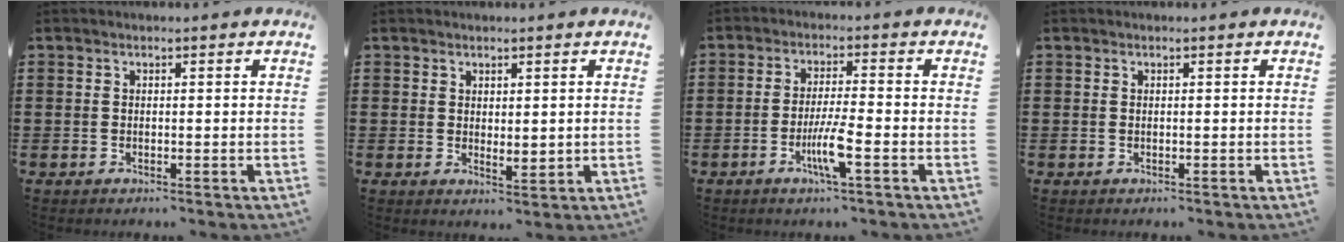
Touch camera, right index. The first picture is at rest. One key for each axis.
{"total": 1.6, "fx": 1.2, "fy": 0.7, "fz": 0.7, "tx": -0.009, "ty": -0.003, "tz": 0.023}
{"total": 5.6, "fx": -2.4, "fy": 0.3, "fz": 5.0, "tx": -0.103, "ty": -0.016, "tz": -0.046}
{"total": 0.0}